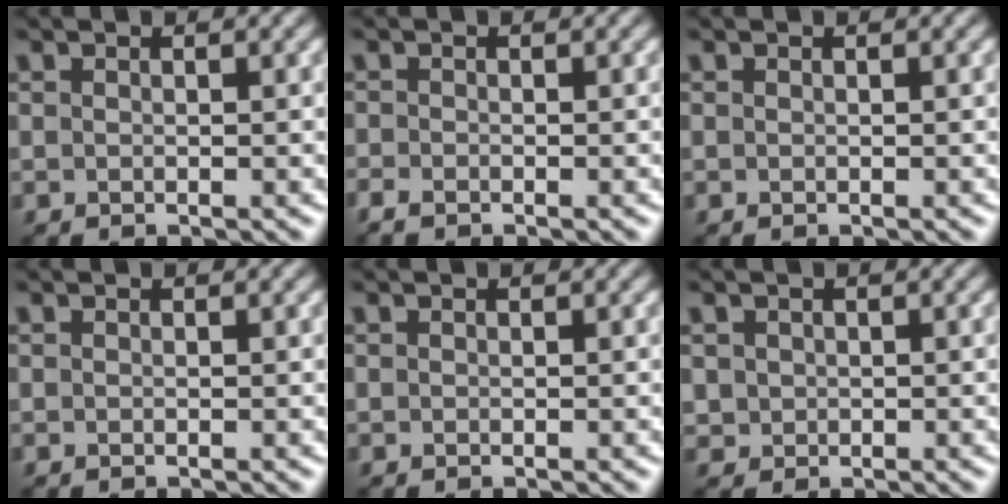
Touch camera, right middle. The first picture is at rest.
{"total": 1.3, "force": [-1.0, 0.5, 0.6], "torque": [-0.016, -0.009, -0.025]}
{"total": 0.0}
{"total": 0.0}
{"total": 0.0}
{"total": 1.1, "force": [0.2, 1.0, 0.2], "torque": [-0.002, -0.005, 0.007]}